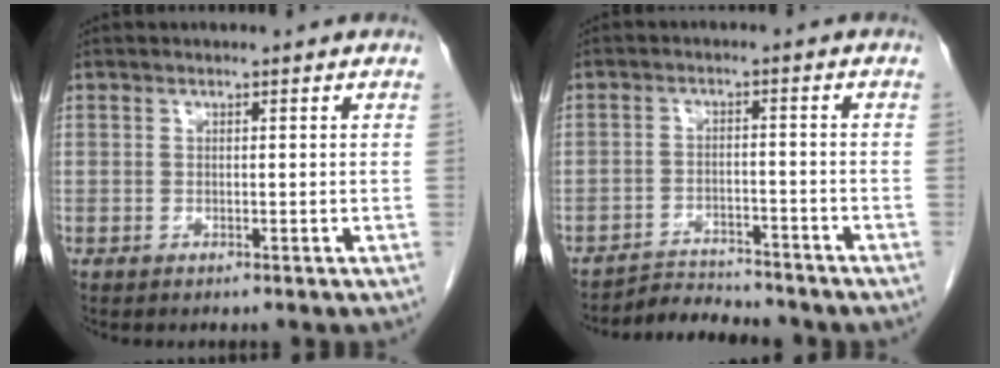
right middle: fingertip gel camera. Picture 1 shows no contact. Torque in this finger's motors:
{"motor_torque": [-0.43, -0.69, -0.02, -0.01]}